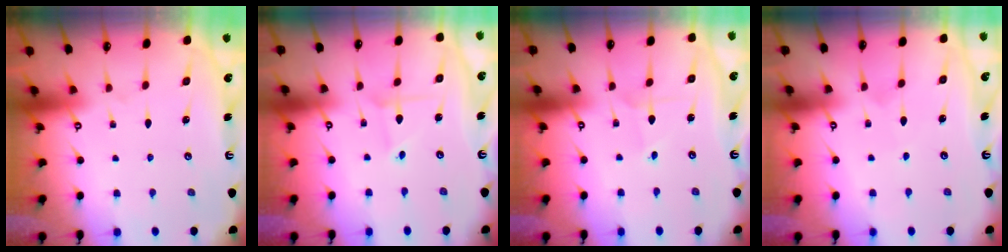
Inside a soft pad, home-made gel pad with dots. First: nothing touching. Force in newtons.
{"total": 2.2, "press": 2.2, "slide": 0.1}
{"total": 2.7, "press": 2.7, "slide": 0.3}
{"total": 3.0, "press": 3.0, "slide": 0.3}